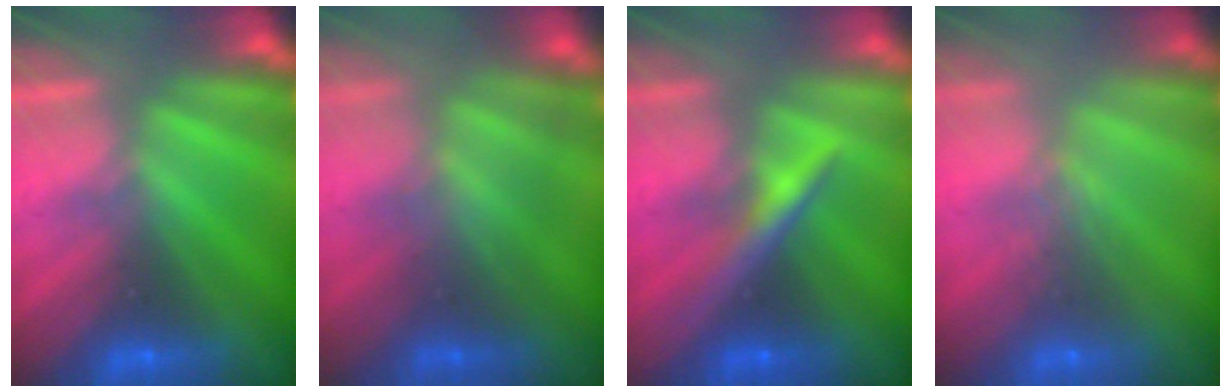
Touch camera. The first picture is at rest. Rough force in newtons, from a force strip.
{"total": 3.5}
{"total": 3.7}
{"total": 2.4}